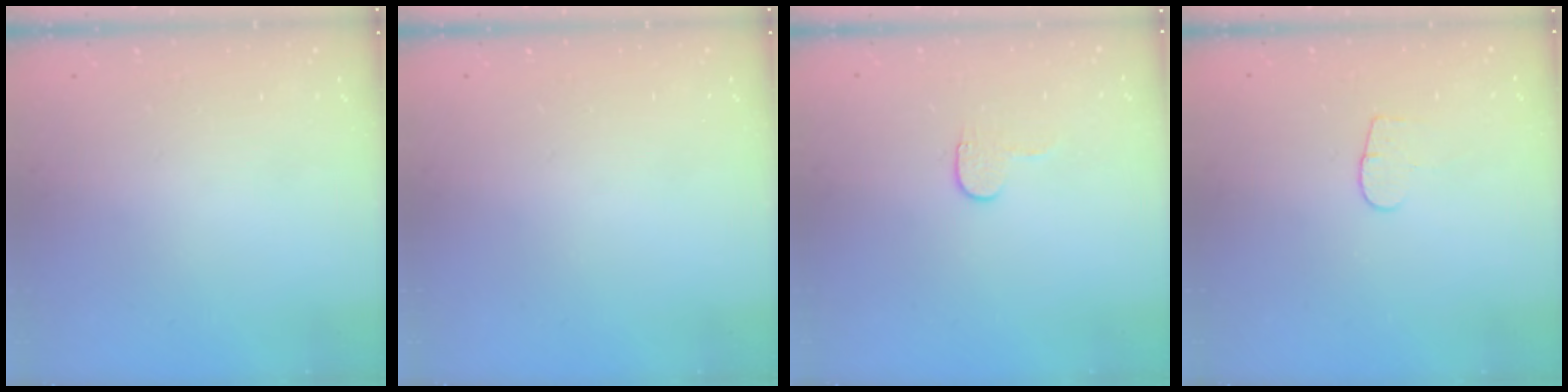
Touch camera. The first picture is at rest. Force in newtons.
{"total": 0.0}
{"total": 3.6, "press": 3.6, "slide": 0.4}
{"total": 4.4, "press": 4.4, "slide": 0.3}